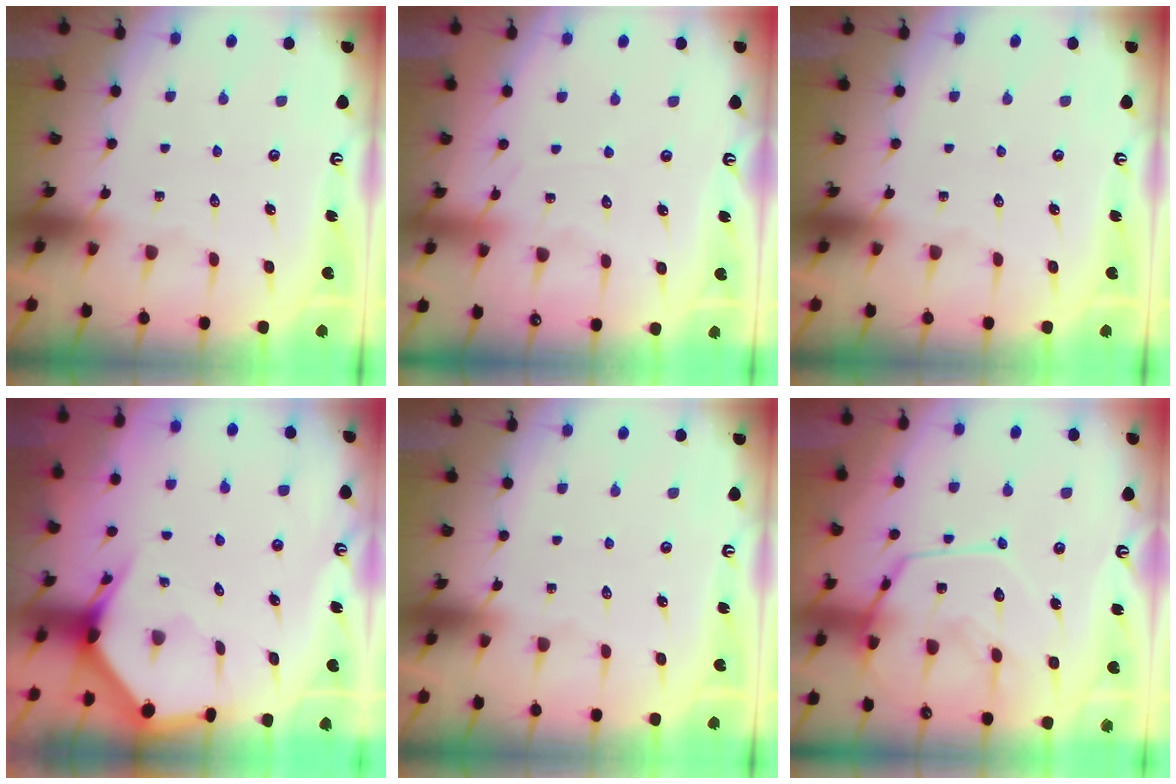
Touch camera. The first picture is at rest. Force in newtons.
{"total": 3.7, "press": 3.7, "slide": 0.6}
{"total": 0.0}
{"total": 2.8, "press": 2.8, "slide": 0.0}
{"total": 0.0}
{"total": 15.6, "press": 15.5, "slide": 1.3}